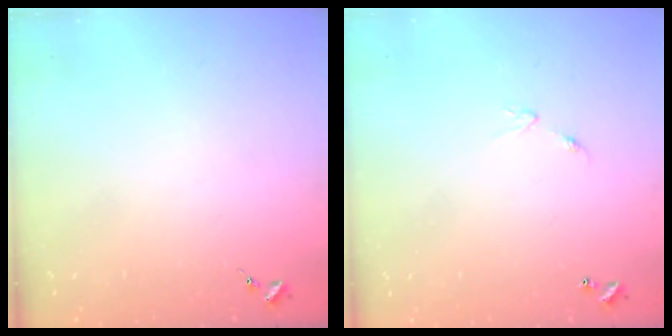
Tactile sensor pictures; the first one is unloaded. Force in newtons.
{"total": 5.0, "press": 5.0, "slide": 0.5}